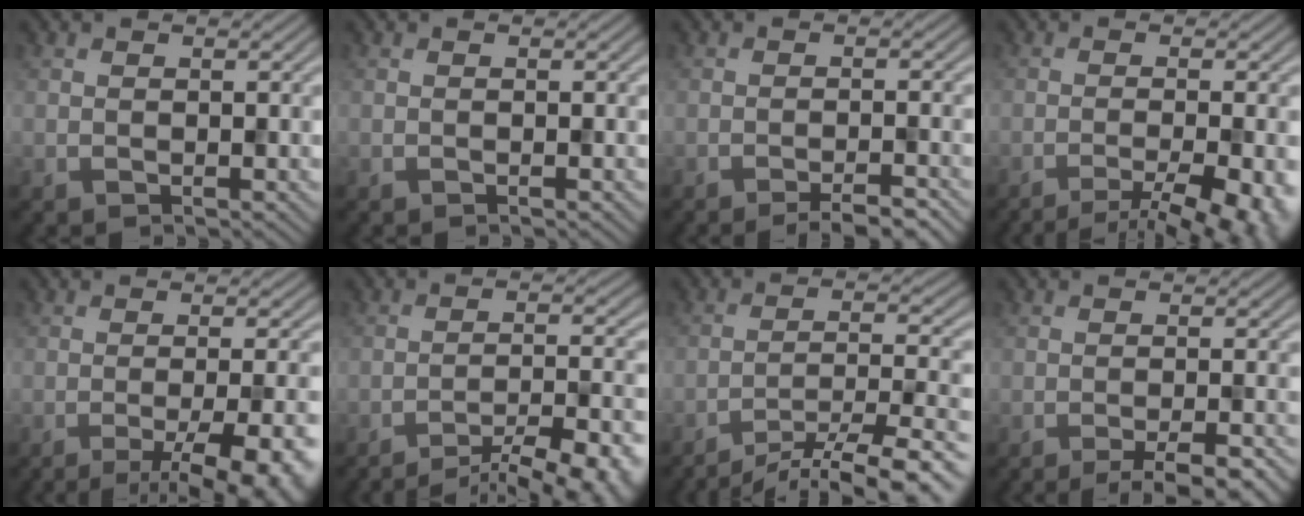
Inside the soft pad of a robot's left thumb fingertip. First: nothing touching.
{"total": 0.0}
{"total": 3.9, "force": [-2.9, 0.5, 2.5], "torque": [-0.036, 0.010, -0.049]}
{"total": 8.3, "force": [-5.2, 1.8, 6.3], "torque": [-0.092, -0.010, -0.067]}
{"total": 12.1, "force": [-6.7, 3.3, 9.5], "torque": [-0.110, 0.000, -0.076]}
{"total": 13.4, "force": [-10.6, 3.1, 7.7], "torque": [-0.104, -0.001, -0.130]}
{"total": 13.9, "force": [-11.3, 2.6, 7.7], "torque": [-0.121, -0.008, -0.157]}
{"total": 6.0, "force": [-4.0, 1.1, 4.2], "torque": [-0.061, 0.007, -0.059]}